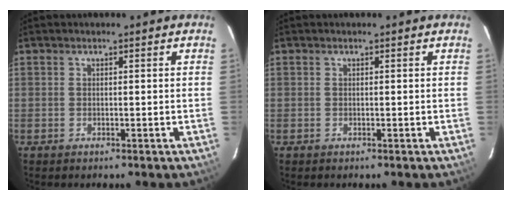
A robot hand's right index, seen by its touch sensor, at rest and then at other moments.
{"total": 0.0}